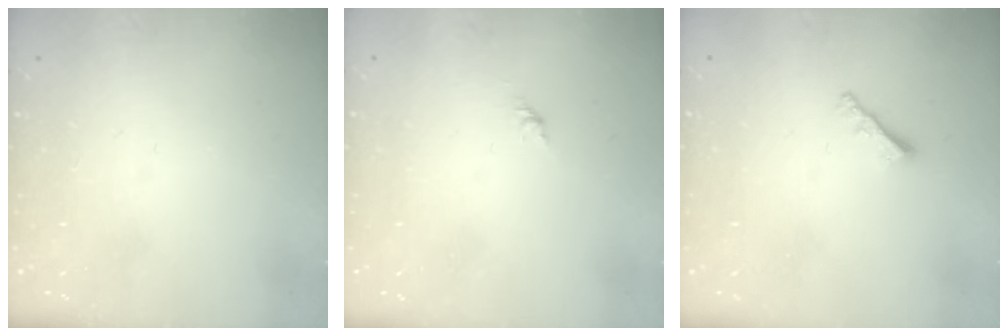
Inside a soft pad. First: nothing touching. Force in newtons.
{"total": 1.7, "press": 1.6, "slide": 0.7}
{"total": 2.0, "press": 2.0, "slide": 0.5}